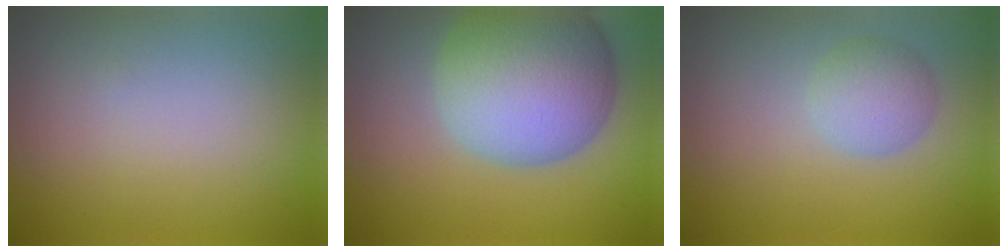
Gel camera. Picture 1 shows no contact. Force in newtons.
{"total": 11.4, "press": 11.4, "slide": 0.7}
{"total": 2.7, "press": 2.7, "slide": 0.2}